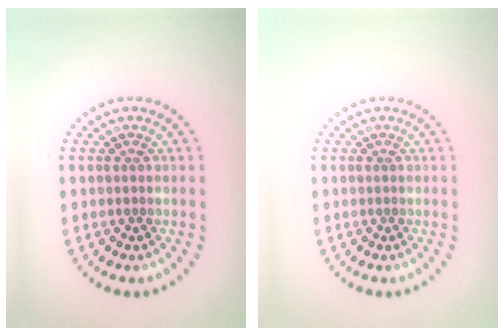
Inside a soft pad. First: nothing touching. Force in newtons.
{"total": 0.0}